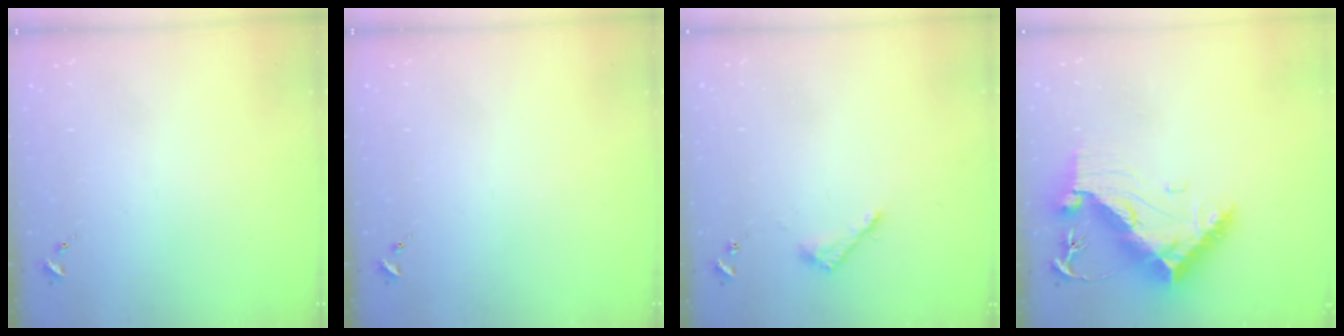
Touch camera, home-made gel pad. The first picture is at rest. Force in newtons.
{"total": 0.0}
{"total": 3.6, "press": 3.6, "slide": 0.4}
{"total": 14.8, "press": 14.7, "slide": 1.3}